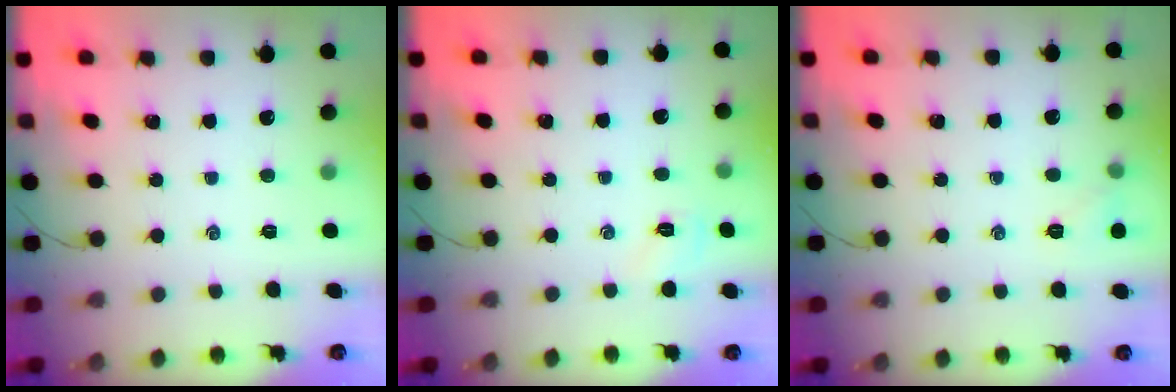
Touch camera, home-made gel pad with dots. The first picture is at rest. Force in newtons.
{"total": 3.6, "press": 3.5, "slide": 0.9}
{"total": 5.0, "press": 4.7, "slide": 1.5}